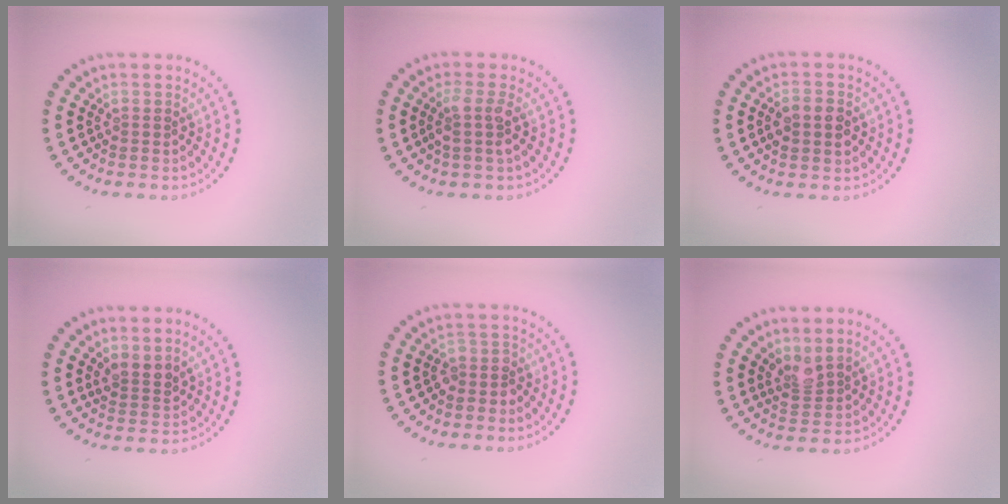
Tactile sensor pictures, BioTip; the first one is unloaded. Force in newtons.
{"total": 2.1, "press": 1.6, "slide": 1.3}
{"total": 2.8, "press": 2.8, "slide": 0.0}
{"total": 2.0, "press": 1.7, "slide": 1.1}
{"total": 1.7, "press": 1.5, "slide": 0.9}
{"total": 2.0, "press": 1.5, "slide": 1.3}